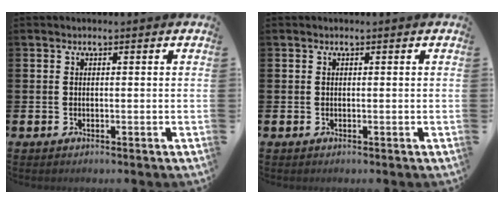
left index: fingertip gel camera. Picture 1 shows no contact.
{"total": 0.0}